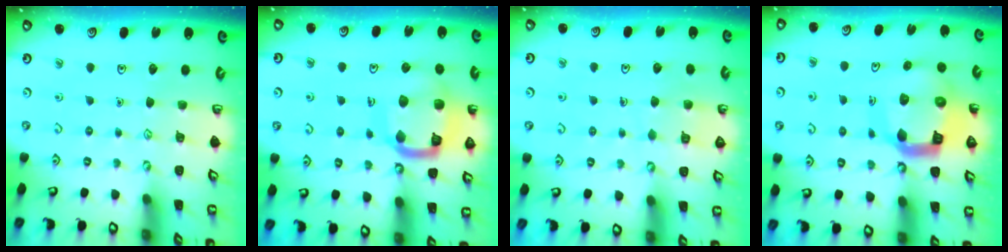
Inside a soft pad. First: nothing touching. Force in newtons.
{"total": 16.5, "press": 16.4, "slide": 1.8}
{"total": 6.5, "press": 6.5, "slide": 0.4}
{"total": 16.1, "press": 15.9, "slide": 2.0}